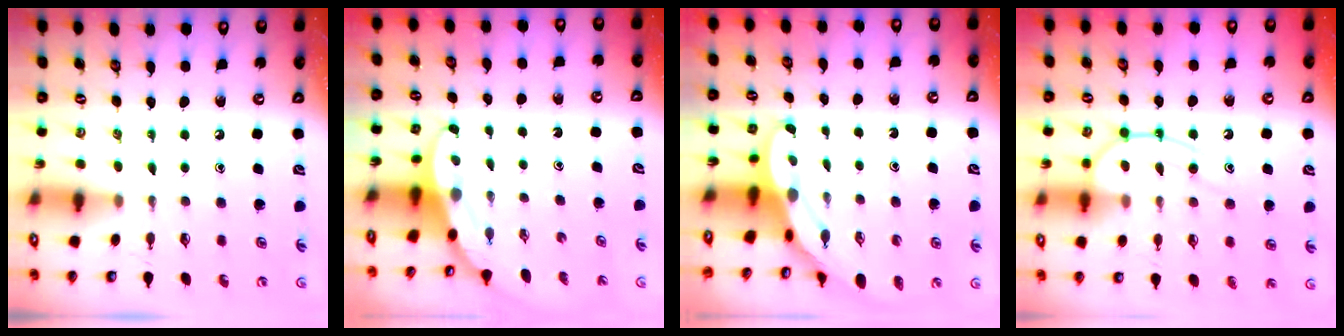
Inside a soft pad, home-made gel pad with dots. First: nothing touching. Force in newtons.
{"total": 3.4, "press": 3.4, "slide": 0.1}
{"total": 3.9, "press": 3.9, "slide": 0.2}
{"total": 13.3, "press": 13.3, "slide": 1.1}